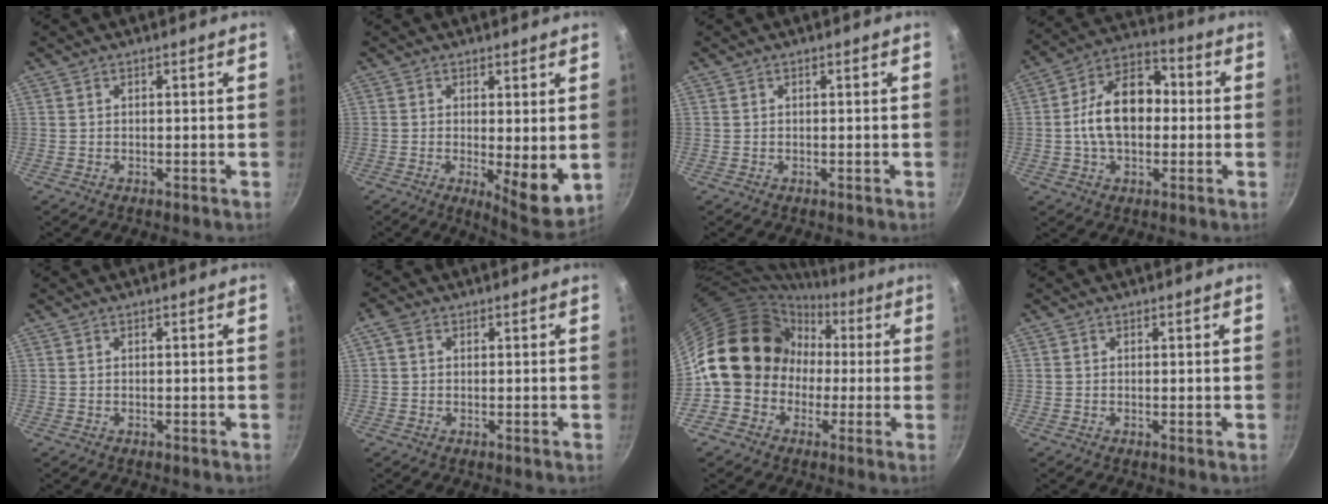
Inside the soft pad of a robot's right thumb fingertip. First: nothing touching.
{"total": 8.2, "force": [-0.2, 2.7, 7.8], "torque": [-0.098, -0.026, 0.003]}
{"total": 0.0}
{"total": 14.5, "force": [-0.3, 9.5, 10.9], "torque": [-0.148, 0.038, -0.021]}
{"total": 0.0}
{"total": 2.3, "force": [0.6, 1.8, 1.3], "torque": [-0.026, 0.007, 0.005]}
{"total": 16.1, "force": [-0.8, 14.2, 7.6], "torque": [-0.076, 0.051, -0.023]}
{"total": 0.0}